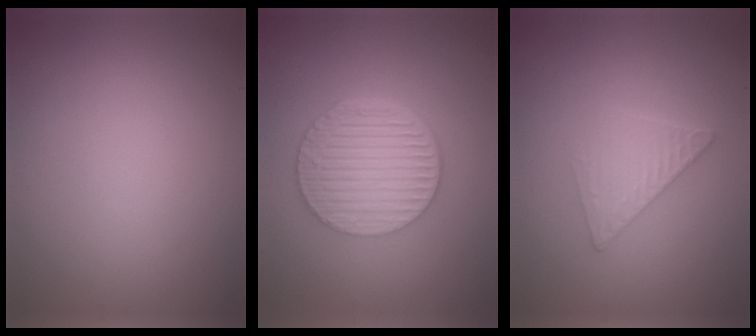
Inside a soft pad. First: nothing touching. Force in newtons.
{"total": 7.1, "press": 4.8, "slide": 5.2}
{"total": 2.4, "press": 2.3, "slide": 0.2}